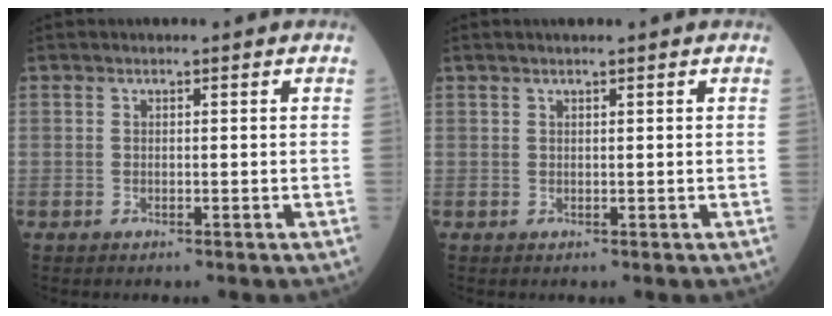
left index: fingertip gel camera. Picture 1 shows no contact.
{"total": 0.7, "force": [0.4, -0.1, 0.5], "torque": [-0.011, 0.005, 0.010]}